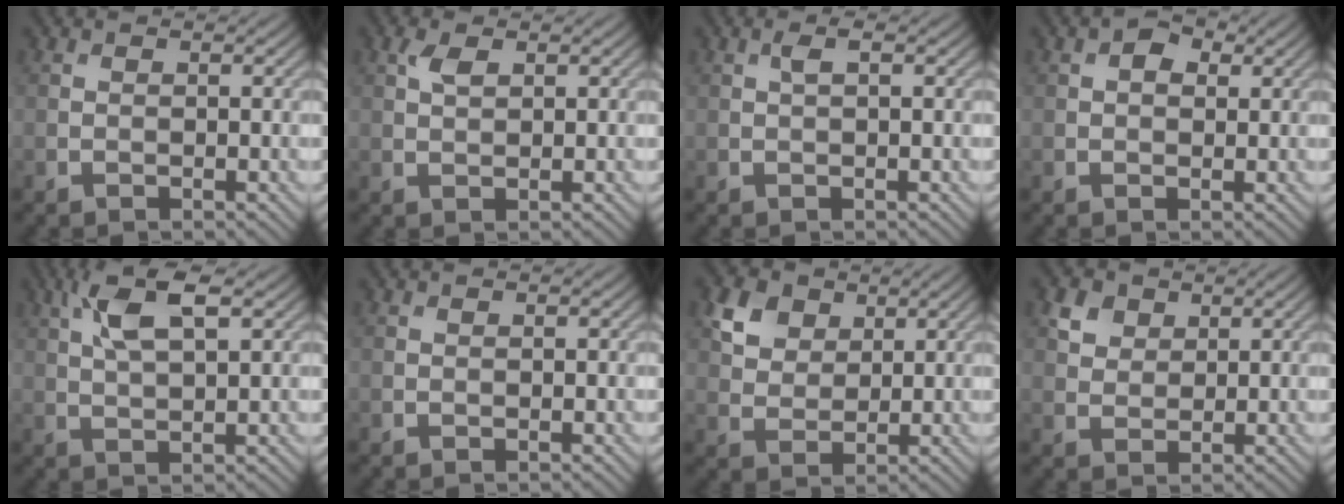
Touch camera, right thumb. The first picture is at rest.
{"total": 2.0, "force": [1.0, 0.9, 1.4], "torque": [-0.033, 0.004, 0.019]}
{"total": 1.3, "force": [0.4, 0.2, 1.2], "torque": [-0.029, 0.004, 0.008]}
{"total": 2.3, "force": [0.8, 1.5, 1.6], "torque": [-0.029, 0.004, 0.011]}
{"total": 6.8, "force": [2.9, 2.3, 5.7], "torque": [-0.123, 0.009, 0.057]}
{"total": 0.0}
{"total": 4.8, "force": [2.7, 3.3, 2.2], "torque": [-0.056, 0.001, 0.054]}
{"total": 2.9, "force": [1.7, 2.0, 1.1], "torque": [-0.028, 0.001, 0.035]}